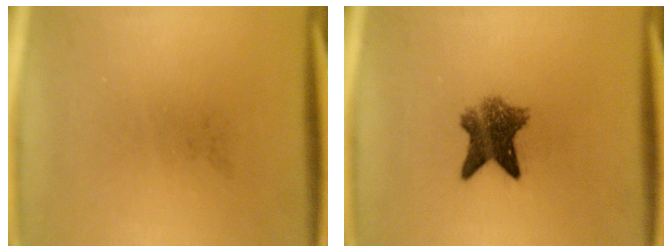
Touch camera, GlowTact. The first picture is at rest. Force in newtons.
{"total": 6.7}